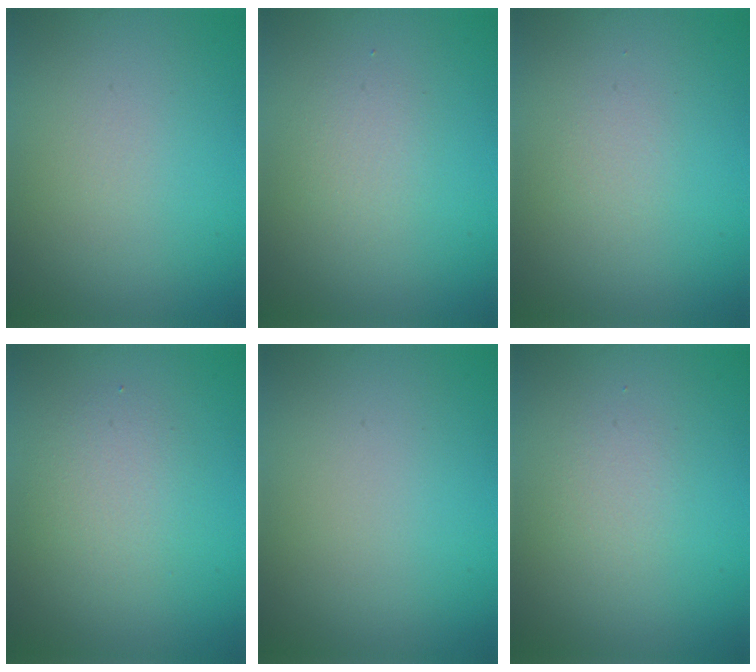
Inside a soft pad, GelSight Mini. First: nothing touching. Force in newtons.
{"total": 1.4, "press": 1.4, "slide": 0.1}
{"total": 0.7, "press": 0.7, "slide": 0.1}
{"total": 2.4, "press": 2.4, "slide": 0.2}
{"total": 0.0}
{"total": 1.2, "press": 1.2, "slide": 0.0}